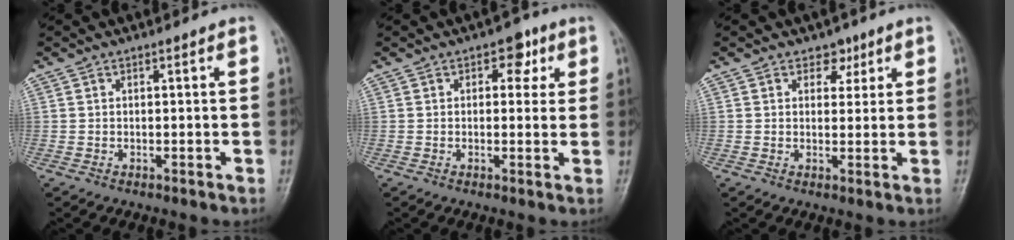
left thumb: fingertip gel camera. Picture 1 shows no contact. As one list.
[{"total": 4.6, "force": [1.8, 3.1, 2.9], "torque": [-0.005, 0.000, 0.014]}, {"total": 3.4, "force": [1.9, 2.5, 1.2], "torque": [0.011, -0.008, 0.023]}]